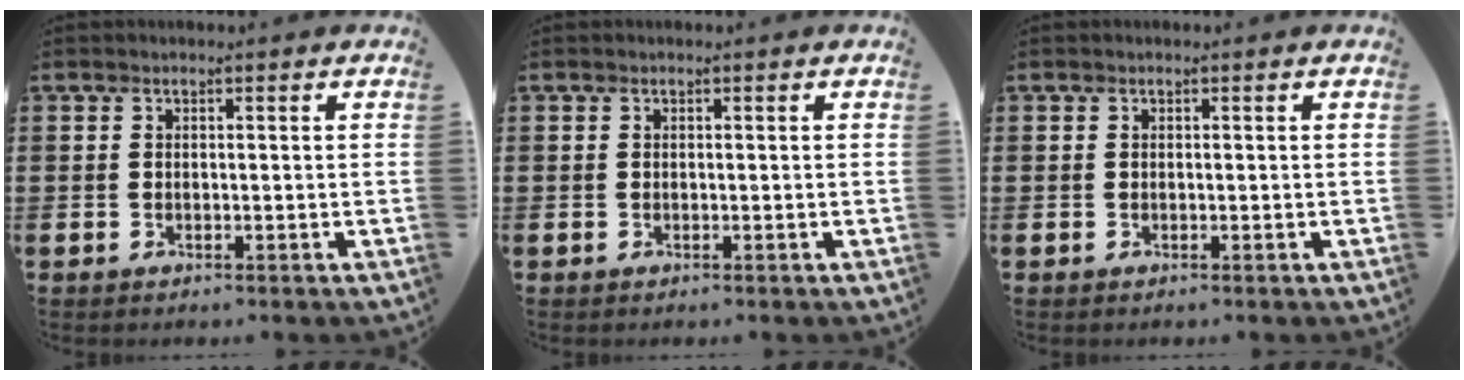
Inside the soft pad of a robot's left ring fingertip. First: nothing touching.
{"total": 0.0}
{"total": 0.0}